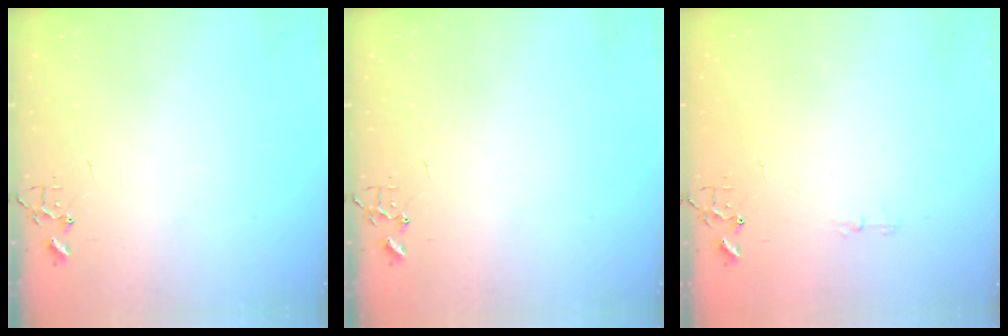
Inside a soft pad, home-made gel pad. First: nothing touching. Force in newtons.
{"total": 0.0}
{"total": 4.0, "press": 3.9, "slide": 0.4}